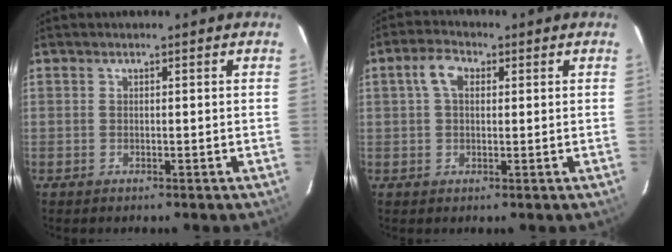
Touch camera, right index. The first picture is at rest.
{"total": 4.4, "force": [1.2, 2.8, 3.2], "torque": [-0.064, 0.016, 0.022]}